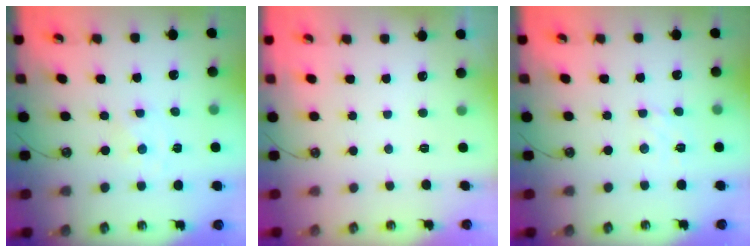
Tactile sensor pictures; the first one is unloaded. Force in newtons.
{"total": 0.0}
{"total": 2.7, "press": 2.7, "slide": 0.4}